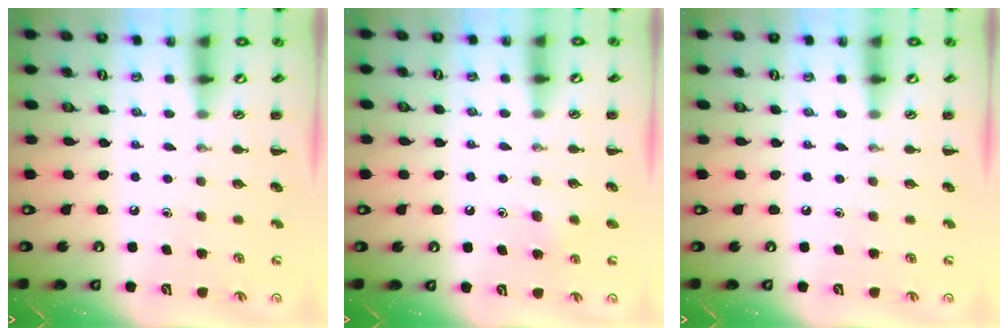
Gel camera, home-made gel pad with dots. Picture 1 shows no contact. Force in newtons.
{"total": 2.8, "press": 2.5, "slide": 1.3}
{"total": 0.0}